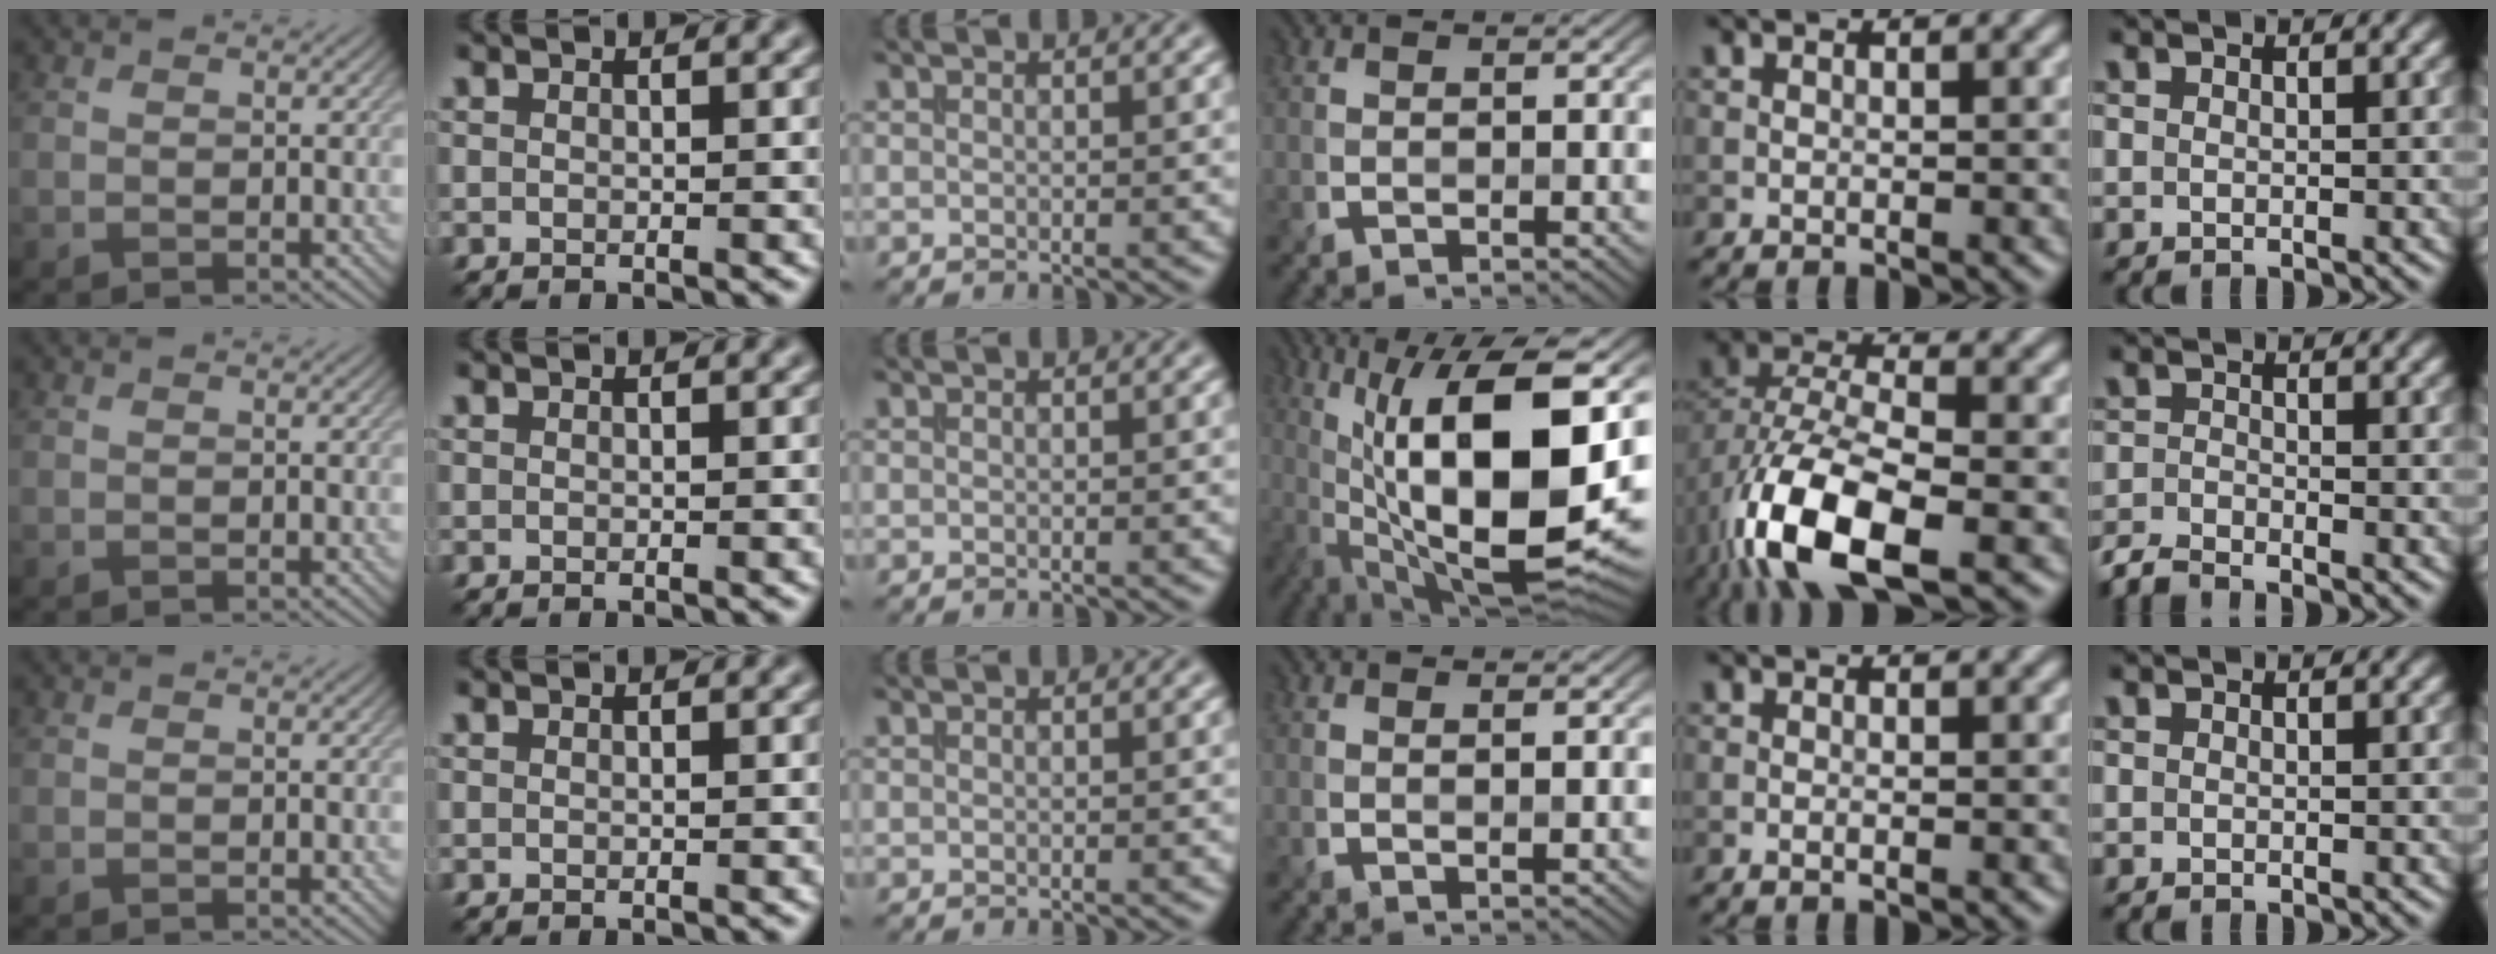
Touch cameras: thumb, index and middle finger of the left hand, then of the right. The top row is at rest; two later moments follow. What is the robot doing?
{"motion": "insert", "object": "bucket"}